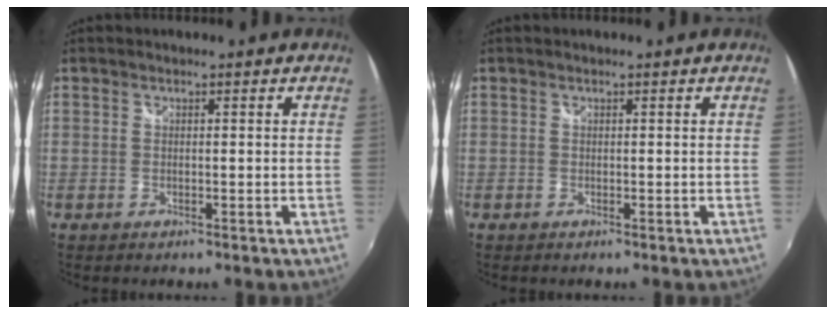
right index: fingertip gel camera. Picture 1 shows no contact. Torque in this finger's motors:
{"motor_torque": [-0.33, -0.02, 0.00, 0.00]}